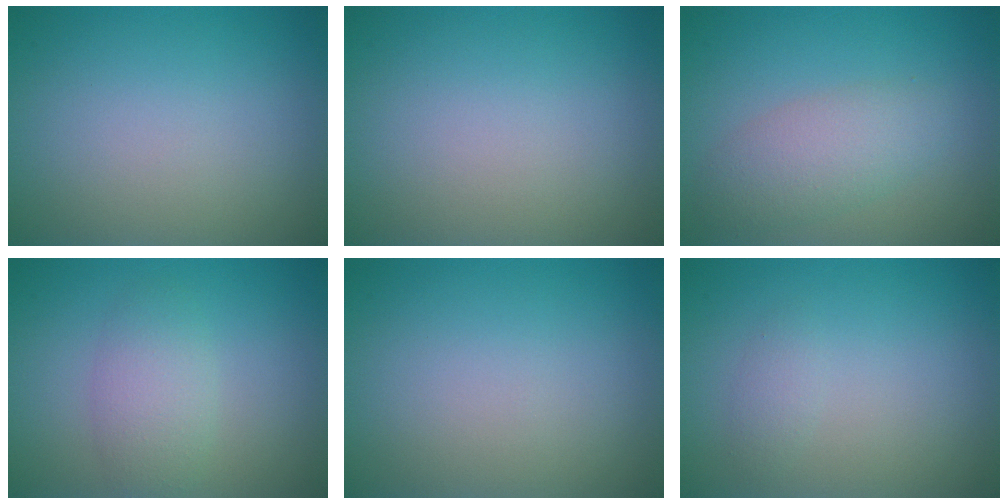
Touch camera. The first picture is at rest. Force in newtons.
{"total": 0.0}
{"total": 3.6, "press": 3.6, "slide": 0.0}
{"total": 2.9, "press": 2.9, "slide": 0.1}
{"total": 0.0}
{"total": 0.9, "press": 0.9, "slide": 0.0}